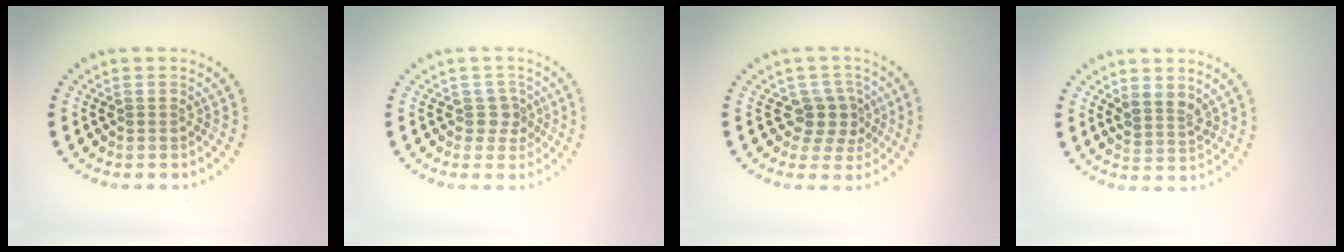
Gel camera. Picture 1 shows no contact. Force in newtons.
{"total": 1.7, "press": 1.4, "slide": 1.1}
{"total": 2.8, "press": 2.2, "slide": 1.8}
{"total": 2.0, "press": 1.6, "slide": 1.2}